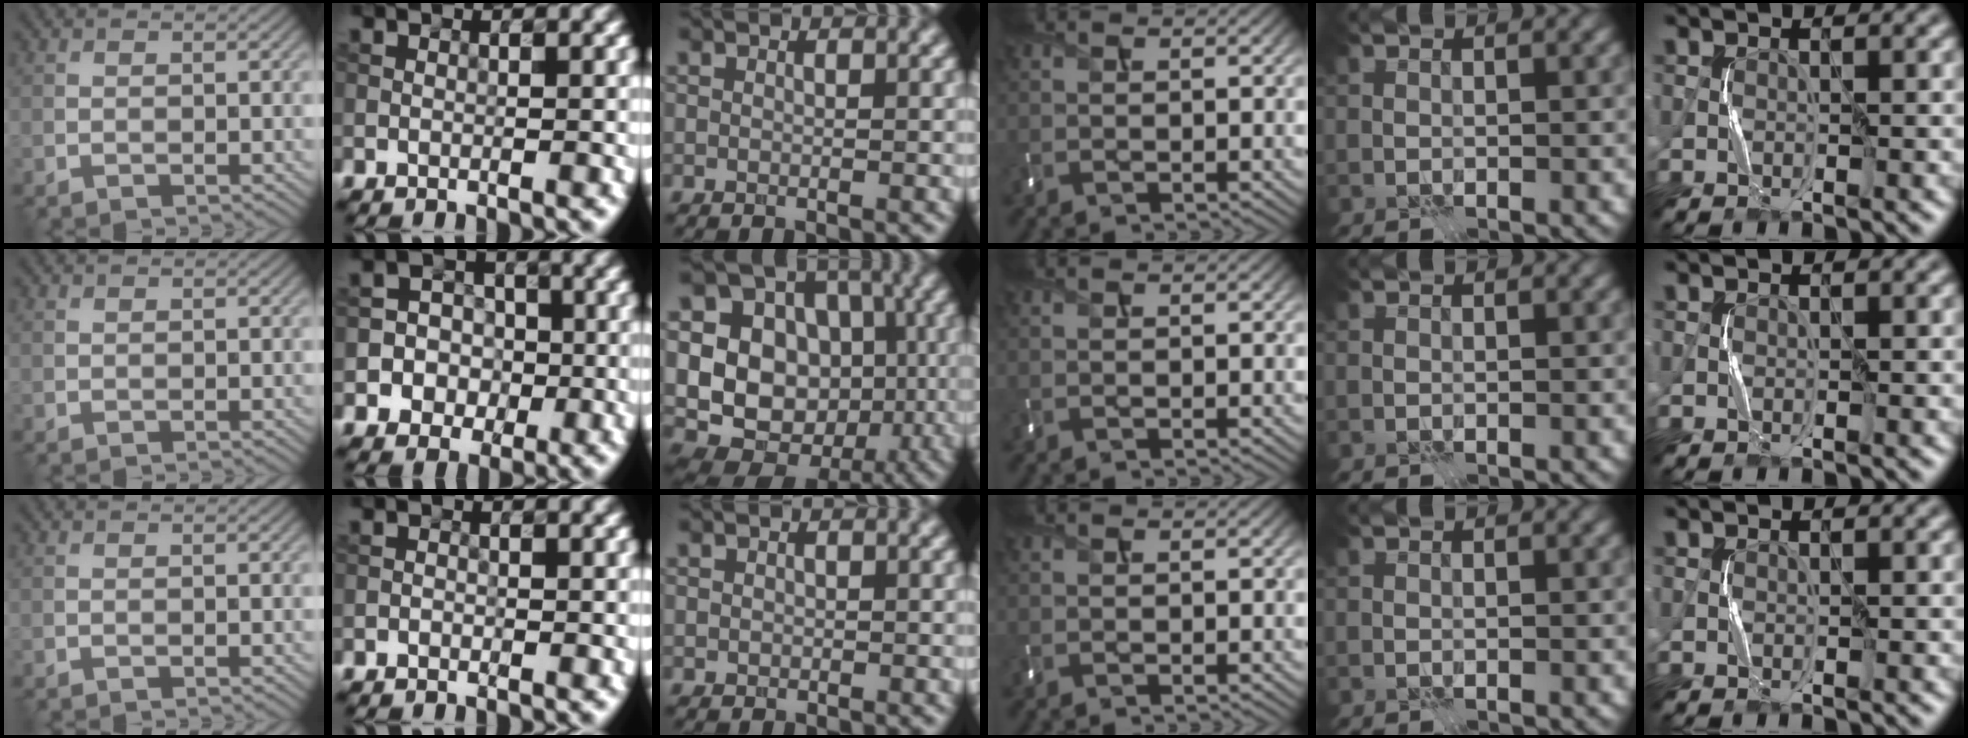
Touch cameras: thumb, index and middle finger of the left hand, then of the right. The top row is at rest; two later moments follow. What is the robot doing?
{"motion": "press", "object": "memory foam"}